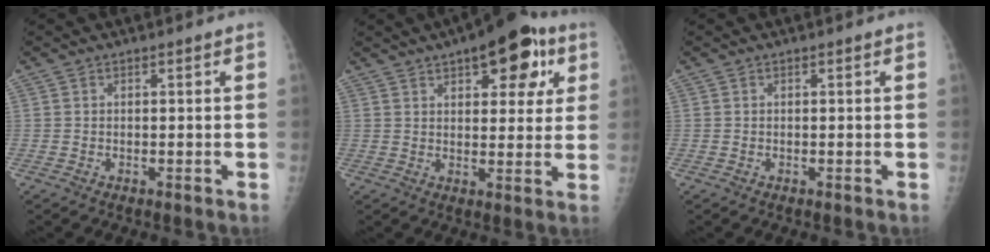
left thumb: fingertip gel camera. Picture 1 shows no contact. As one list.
[{"total": 14.4, "force": [6.8, 6.7, 10.8], "torque": [-0.095, -0.007, 0.087]}, {"total": 0.0}]